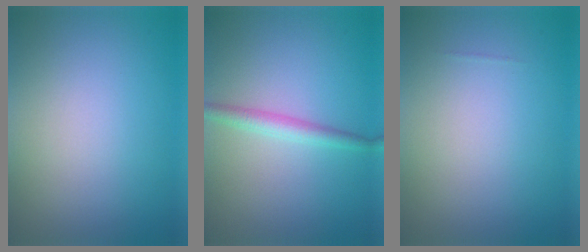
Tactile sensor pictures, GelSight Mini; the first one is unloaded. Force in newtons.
{"total": 2.2, "press": 2.2, "slide": 0.1}
{"total": 0.0}